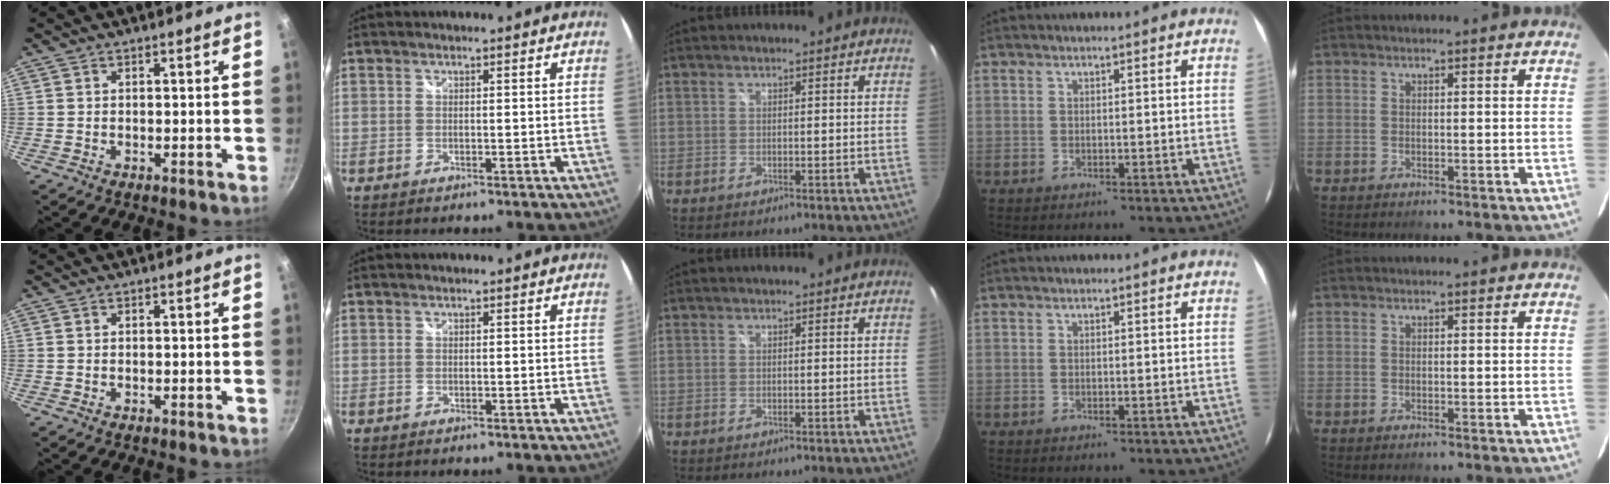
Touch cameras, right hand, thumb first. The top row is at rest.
{}